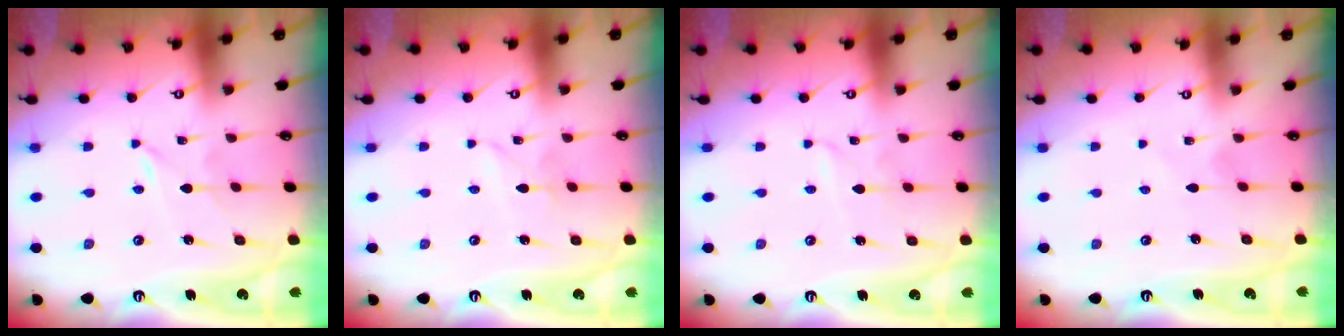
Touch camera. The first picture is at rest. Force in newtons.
{"total": 1.9, "press": 1.9, "slide": 0.2}
{"total": 1.6, "press": 1.5, "slide": 0.1}
{"total": 1.4, "press": 1.4, "slide": 0.2}